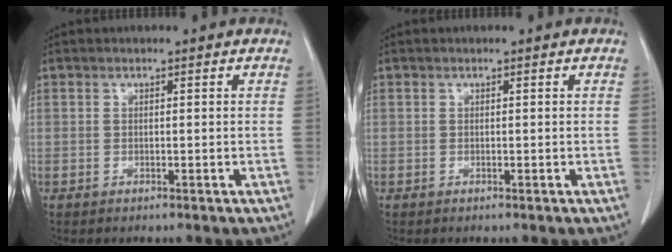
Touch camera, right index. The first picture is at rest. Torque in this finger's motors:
{"motor_torque": [0.00, 0.00, 0.00, 0.00]}